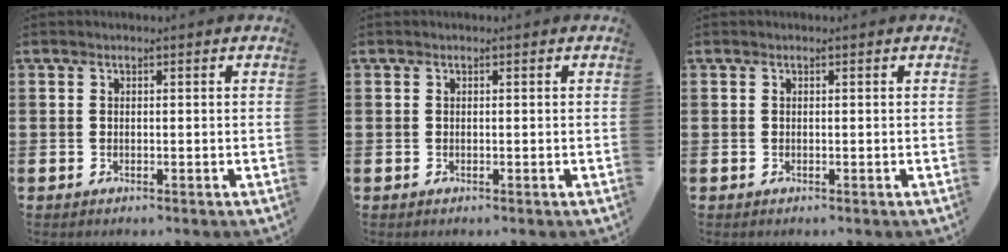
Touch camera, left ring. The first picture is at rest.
{"total": 0.0}
{"total": 0.0}